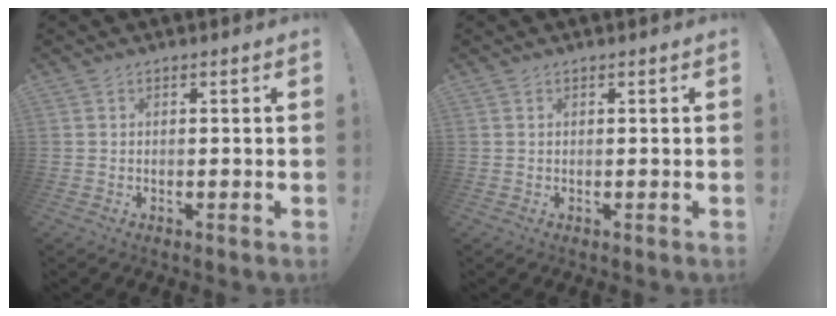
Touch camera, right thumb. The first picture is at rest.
{"total": 0.0}